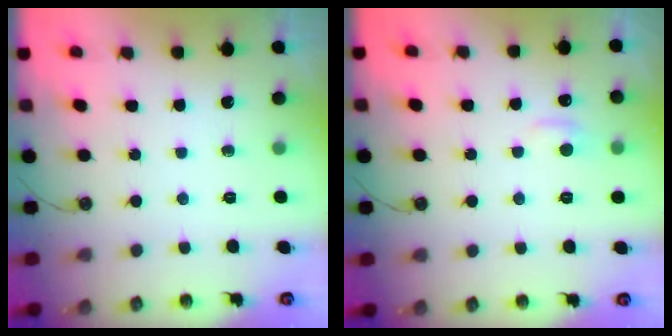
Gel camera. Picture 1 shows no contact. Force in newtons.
{"total": 0.8, "press": 0.2, "slide": 0.8}